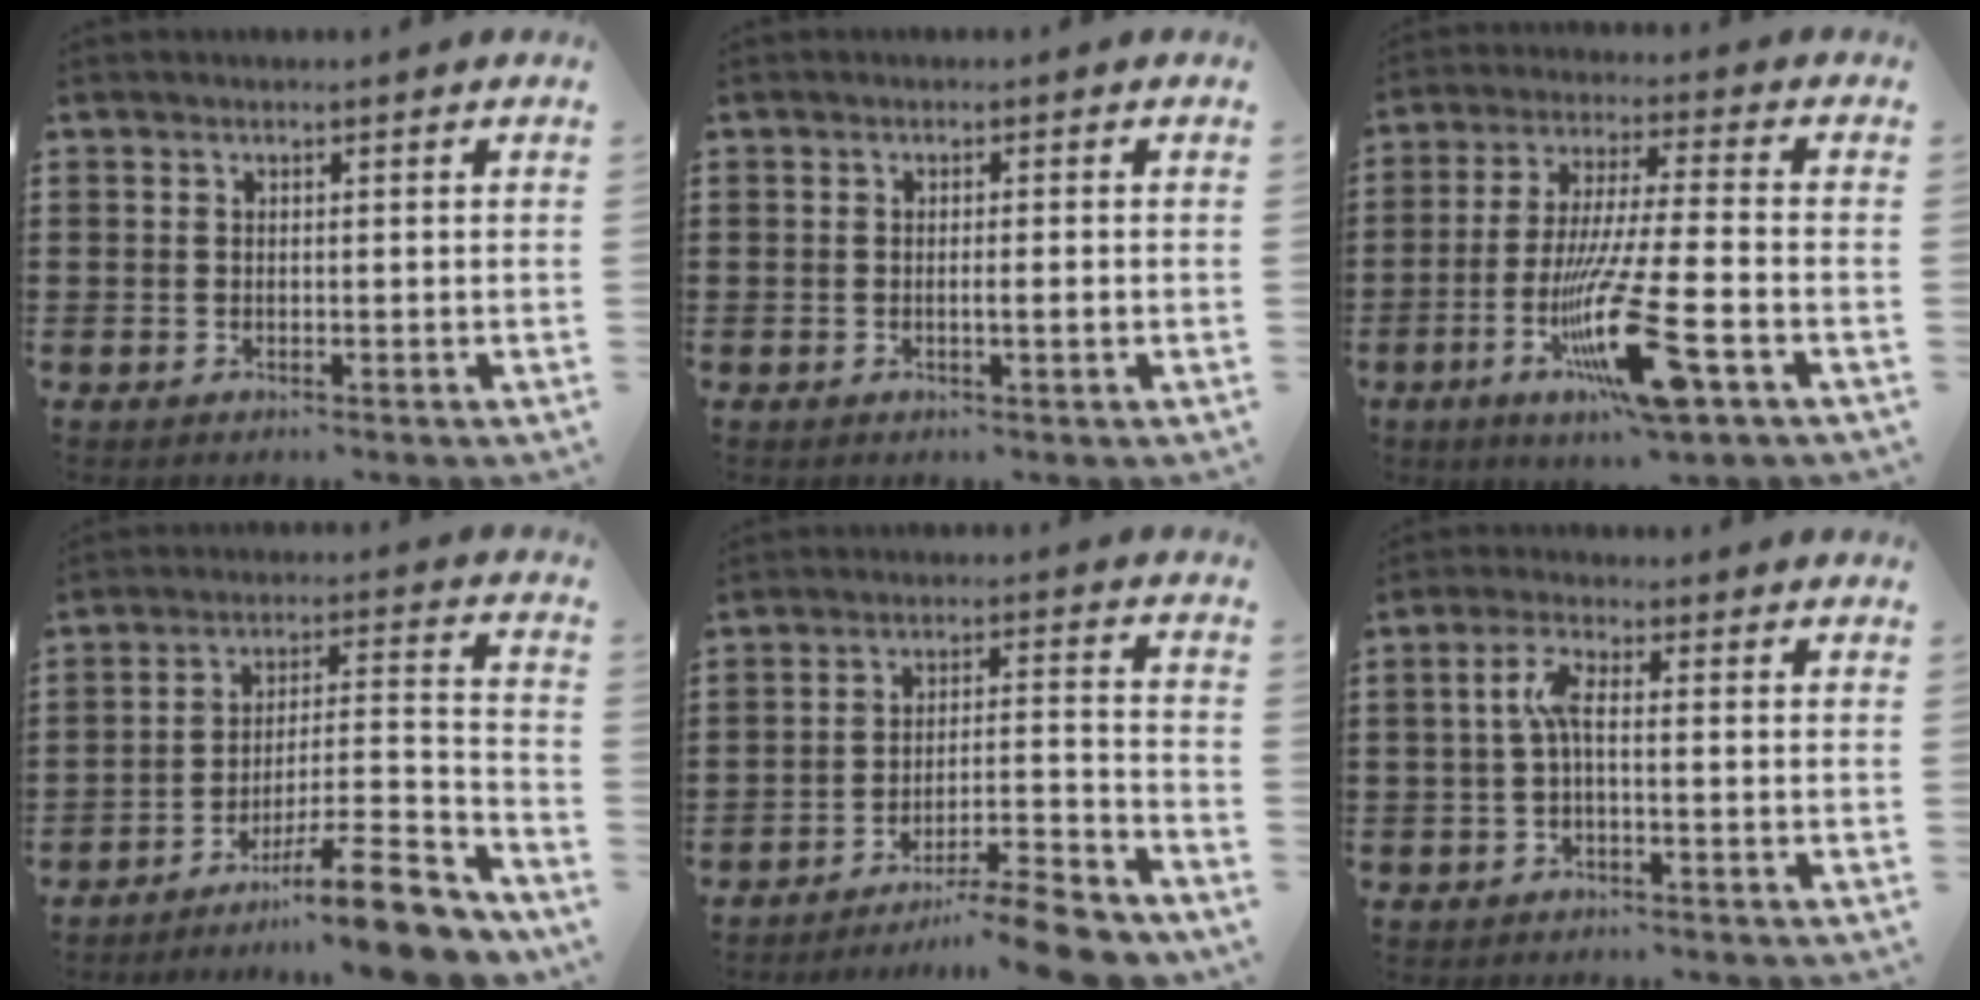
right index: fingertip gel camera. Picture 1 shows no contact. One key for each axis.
{"total": 1.6, "fx": -0.4, "fy": -0.1, "fz": 1.5, "tx": -0.024, "ty": -0.004, "tz": -0.008}
{"total": 16.1, "fx": -6.3, "fy": 1.8, "fz": 14.7, "tx": -0.296, "ty": -0.011, "tz": -0.113}
{"total": 12.3, "fx": -9.6, "fy": 1.6, "fz": 7.5, "tx": -0.093, "ty": 0.026, "tz": -0.178}
{"total": 8.8, "fx": -7.8, "fy": 0.1, "fz": 4.1, "tx": -0.053, "ty": 0.009, "tz": -0.150}
{"total": 3.9, "fx": -0.3, "fy": 1.0, "fz": 3.8, "tx": -0.080, "ty": 0.004, "tz": -0.010}